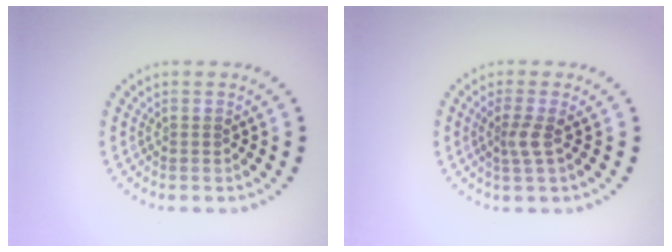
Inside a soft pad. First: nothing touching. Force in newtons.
{"total": 1.9, "press": 1.4, "slide": 1.2}